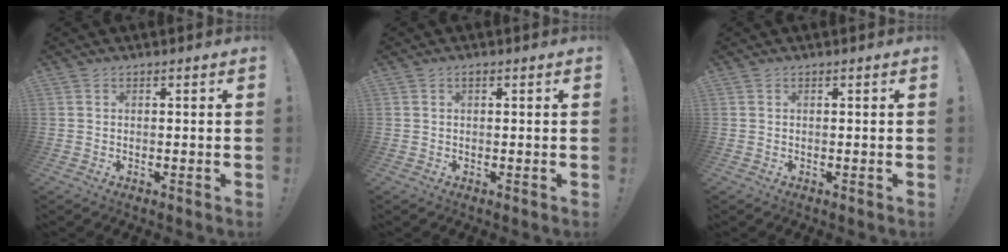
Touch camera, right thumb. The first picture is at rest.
{"total": 0.8, "force": [0.4, 0.3, 0.6], "torque": [-0.010, 0.002, 0.006]}
{"total": 0.0}